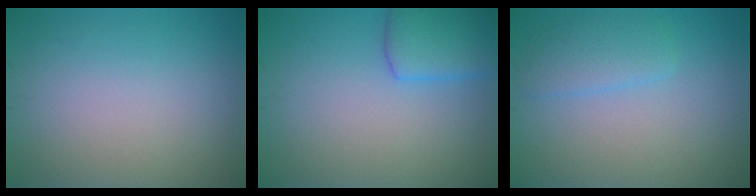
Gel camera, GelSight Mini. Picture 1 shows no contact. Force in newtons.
{"total": 3.9, "press": 3.9, "slide": 0.3}
{"total": 2.4, "press": 2.3, "slide": 0.1}